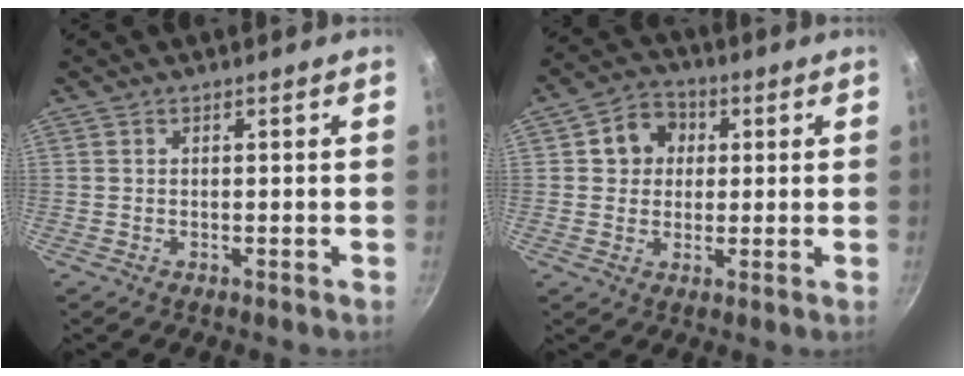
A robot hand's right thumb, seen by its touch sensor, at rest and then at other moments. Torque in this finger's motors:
{"motor_torque": [-0.79, 0.86, 0.05, -0.05, 0.03]}